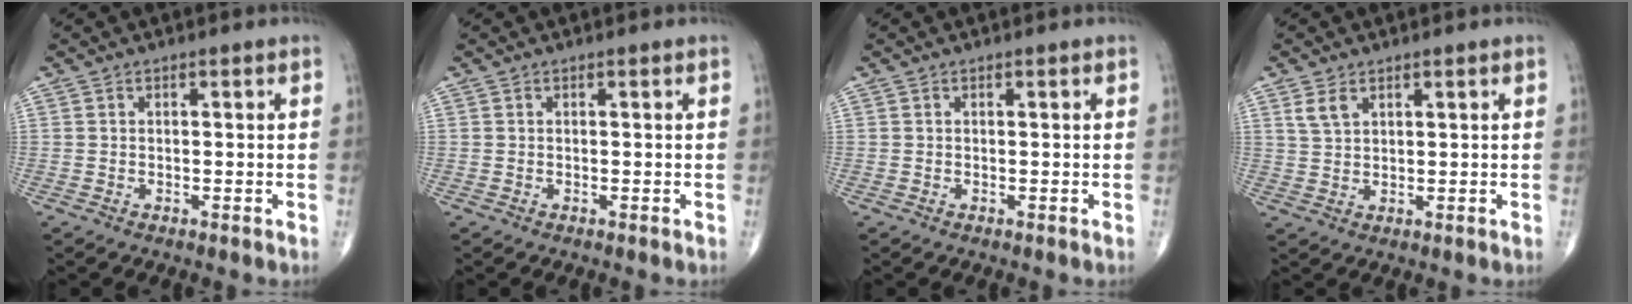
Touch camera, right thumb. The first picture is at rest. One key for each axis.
{"total": 0.0}
{"total": 0.0}
{"total": 3.0, "fx": 1.8, "fy": 1.7, "fz": 1.7, "tx": -0.033, "ty": -0.003, "tz": 0.042}